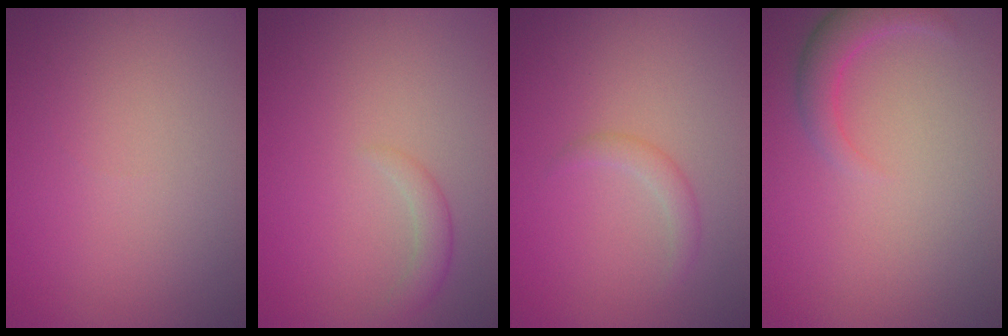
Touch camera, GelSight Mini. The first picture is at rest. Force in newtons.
{"total": 1.6, "press": 1.6, "slide": 0.0}
{"total": 1.4, "press": 1.4, "slide": 0.0}
{"total": 2.4, "press": 2.4, "slide": 0.1}